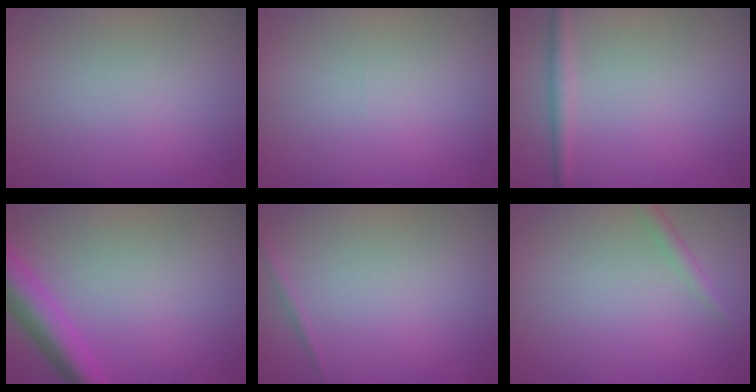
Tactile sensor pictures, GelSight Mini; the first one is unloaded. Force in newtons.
{"total": 0.0}
{"total": 1.8, "press": 1.8, "slide": 0.1}
{"total": 4.5, "press": 4.5, "slide": 0.2}
{"total": 0.6, "press": 0.6, "slide": 0.0}
{"total": 1.3, "press": 1.3, "slide": 0.1}